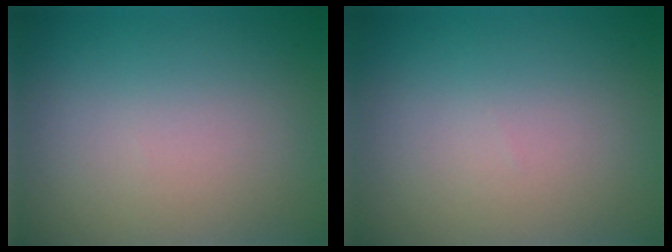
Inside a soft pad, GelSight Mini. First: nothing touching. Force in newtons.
{"total": 0.0}